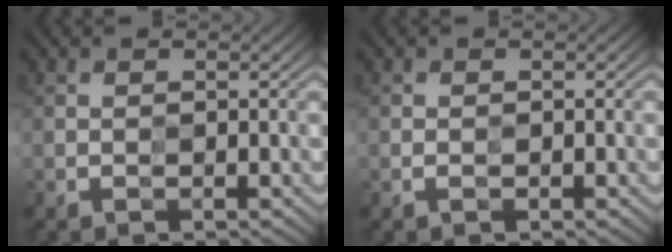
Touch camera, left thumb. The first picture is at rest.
{"total": 0.5, "force": [-0.2, 0.4, 0.2], "torque": [-0.003, -0.003, -0.005]}